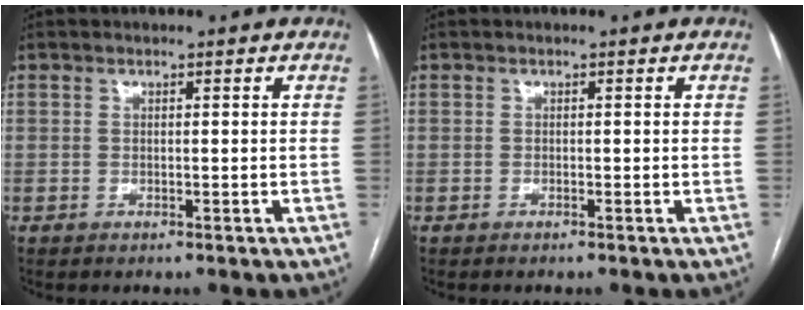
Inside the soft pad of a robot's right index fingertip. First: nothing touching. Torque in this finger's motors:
{"motor_torque": [-0.05, -0.02, 0.04, 0.01]}